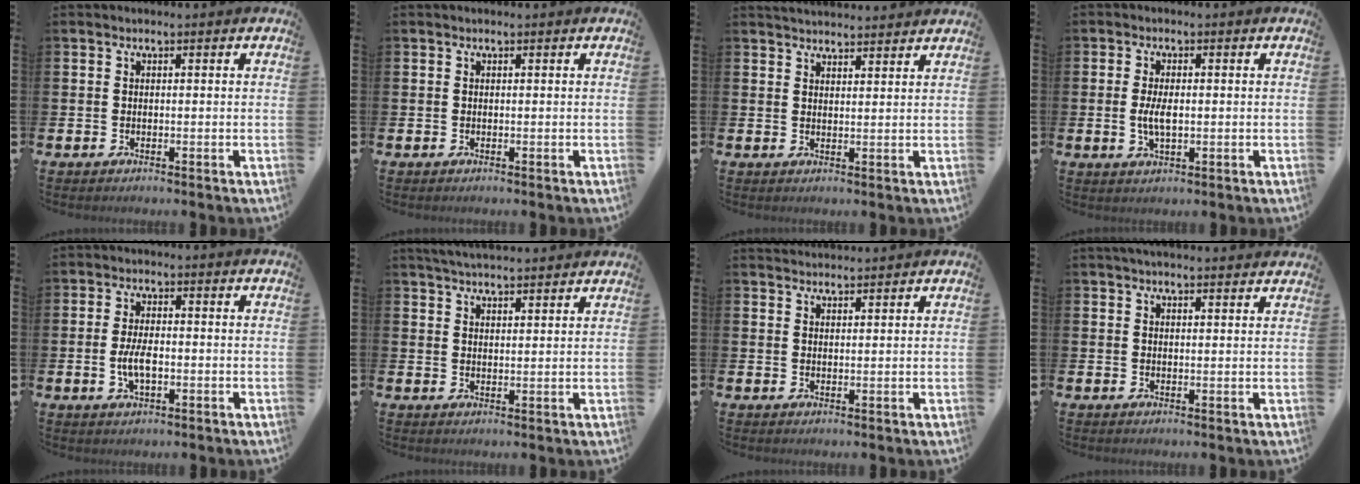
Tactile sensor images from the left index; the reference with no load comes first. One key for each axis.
{"total": 0.0}
{"total": 3.1, "fx": 3.1, "fy": 0.4, "fz": 0.1, "tx": -0.003, "ty": -0.014, "tz": 0.056}
{"total": 3.7, "fx": 0.0, "fy": 1.6, "fz": 3.3, "tx": -0.063, "ty": -0.001, "tz": -0.006}
{"total": 4.1, "fx": -0.6, "fy": 1.7, "fz": 3.6, "tx": -0.065, "ty": -0.002, "tz": -0.014}
{"total": 3.9, "fx": 3.9, "fy": 0.1, "fz": 0.4, "tx": -0.010, "ty": -0.017, "tz": 0.069}
{"total": 2.3, "fx": 2.2, "fy": 0.3, "fz": 0.0, "tx": -0.001, "ty": -0.010, "tz": 0.041}
{"total": 2.4, "fx": 2.4, "fy": 0.1, "fz": 0.4, "tx": -0.006, "ty": -0.009, "tz": 0.042}